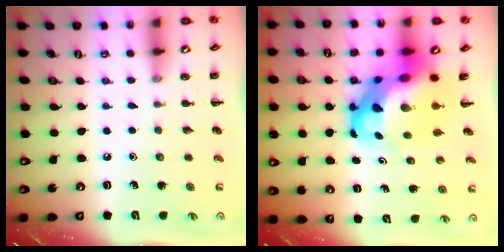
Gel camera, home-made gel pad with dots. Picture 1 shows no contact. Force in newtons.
{"total": 14.2, "press": 13.7, "slide": 3.8}